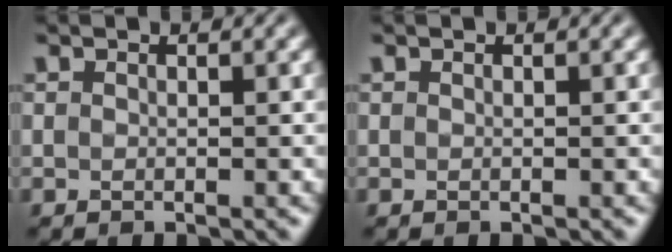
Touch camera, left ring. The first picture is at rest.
{"total": 0.0}